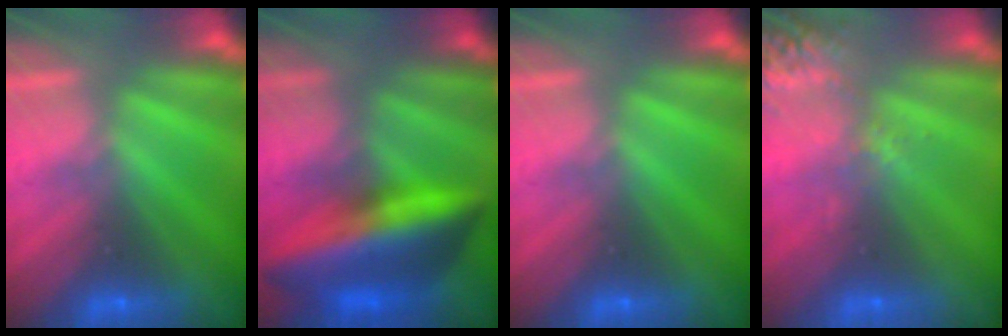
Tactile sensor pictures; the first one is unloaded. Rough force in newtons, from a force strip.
{"total": 6.1}
{"total": 0.0}
{"total": 2.6}